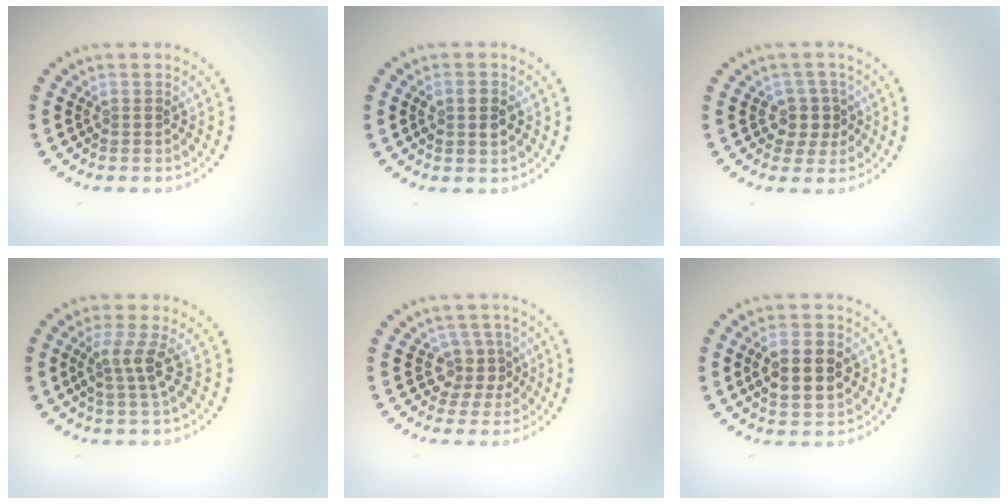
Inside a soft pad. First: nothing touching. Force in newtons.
{"total": 2.0, "press": 2.0, "slide": 0.3}
{"total": 2.5, "press": 2.1, "slide": 1.4}
{"total": 2.7, "press": 2.0, "slide": 1.8}
{"total": 2.9, "press": 2.4, "slide": 1.7}
{"total": 5.2, "press": 5.2, "slide": 0.5}